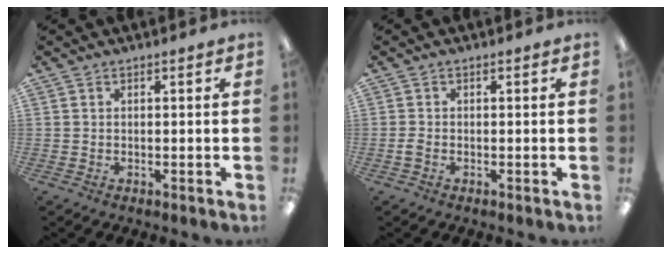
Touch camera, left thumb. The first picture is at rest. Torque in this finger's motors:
{"motor_torque": [-0.03, 0.05, 0.00, -0.04, 0.00]}